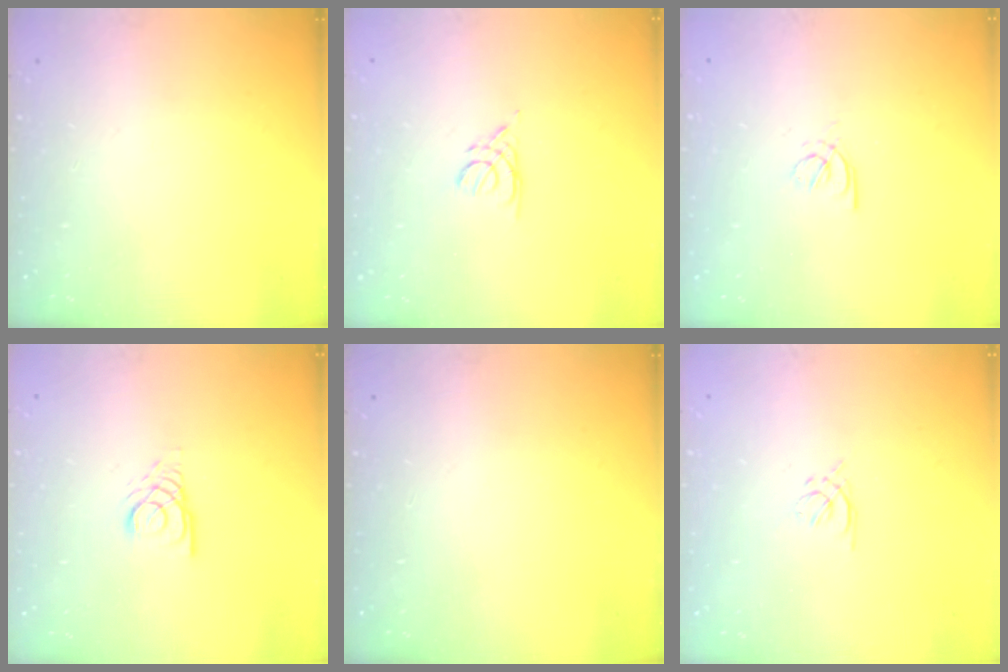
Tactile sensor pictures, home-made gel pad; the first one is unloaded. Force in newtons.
{"total": 2.2, "press": 2.2, "slide": 0.4}
{"total": 3.2, "press": 3.2, "slide": 0.7}
{"total": 3.0, "press": 2.9, "slide": 0.3}
{"total": 0.0}
{"total": 1.4, "press": 1.3, "slide": 0.5}